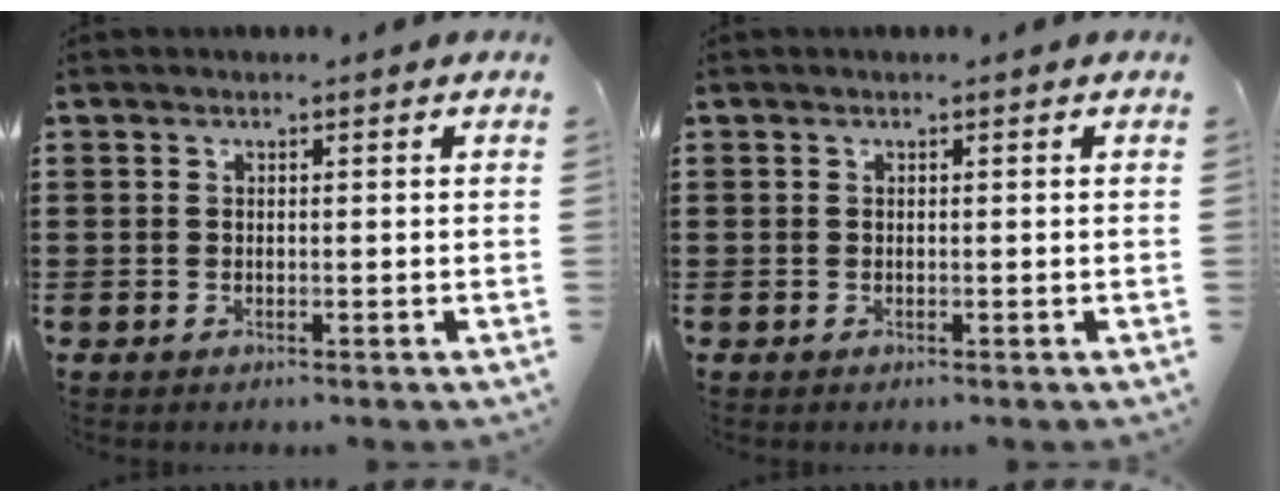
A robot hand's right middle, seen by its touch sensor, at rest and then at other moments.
{"total": 0.0}